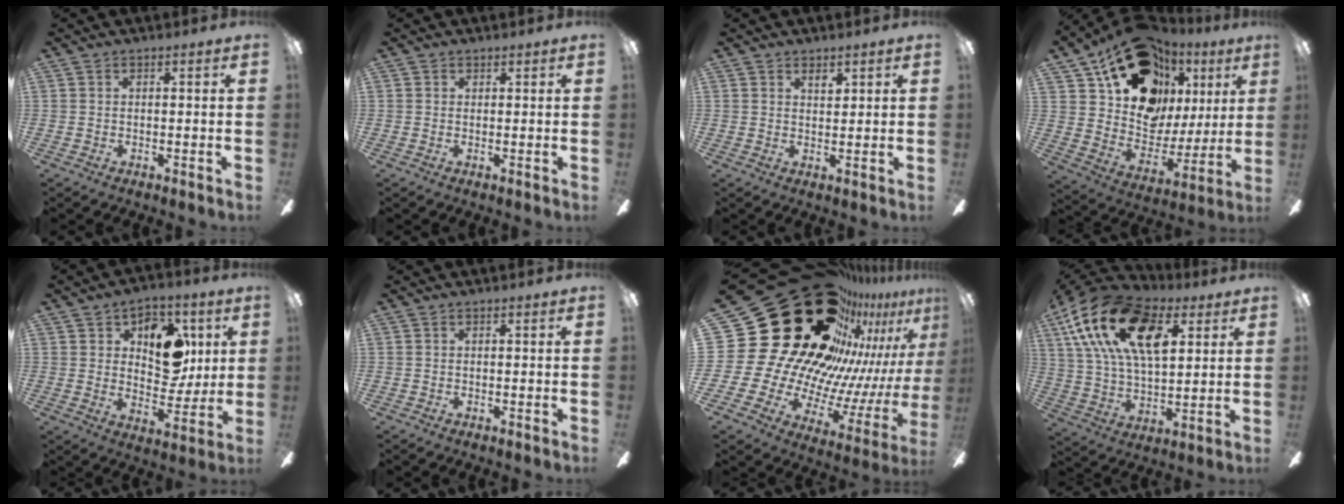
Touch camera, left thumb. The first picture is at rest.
{"total": 0.6, "force": [0.3, 0.5, 0.0], "torque": [0.008, 0.000, 0.004]}
{"total": 2.6, "force": [1.8, 1.3, 1.4], "torque": [-0.014, -0.004, 0.028]}
{"total": 19.8, "force": [12.2, 13.1, 8.6], "torque": [-0.146, -0.071, 0.231]}
{"total": 13.2, "force": [4.4, 9.4, 8.1], "torque": [-0.100, -0.012, 0.078]}
{"total": 0.0}
{"total": 41.1, "force": [21.7, 23.8, 25.7], "torque": [-0.384, -0.224, 0.472]}
{"total": 23.8, "force": [10.4, 12.7, 17.2], "torque": [-0.327, -0.026, 0.179]}